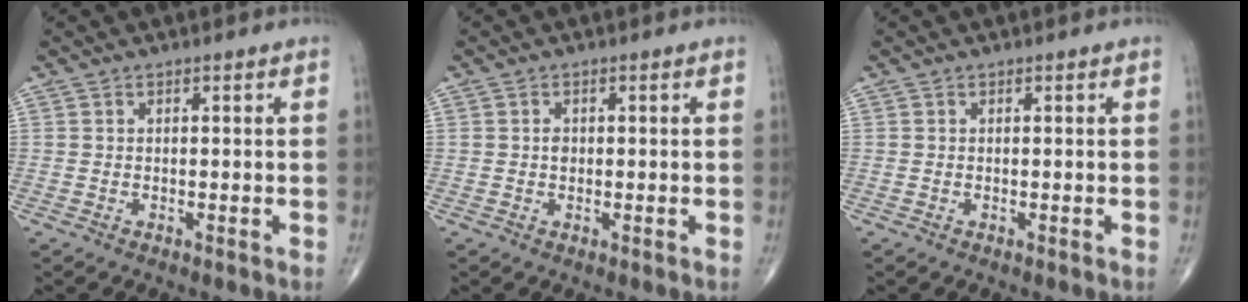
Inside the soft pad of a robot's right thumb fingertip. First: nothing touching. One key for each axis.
{"total": 1.2, "fx": 0.0, "fy": 0.9, "fz": 0.8, "tx": -0.010, "ty": 0.002, "tz": 0.000}
{"total": 0.0}